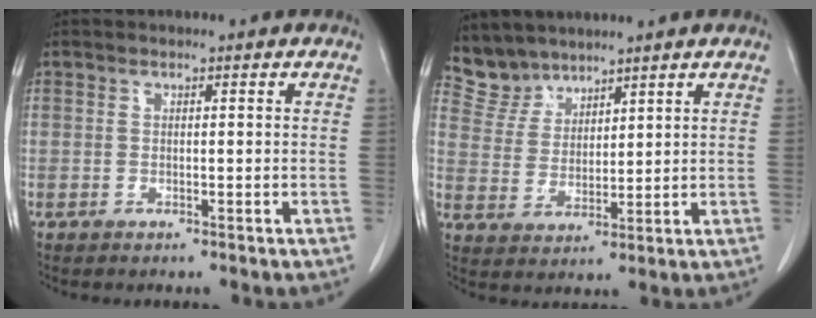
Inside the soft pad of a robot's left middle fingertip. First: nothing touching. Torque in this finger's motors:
{"motor_torque": [-0.04, -0.01, -0.12, -0.05]}